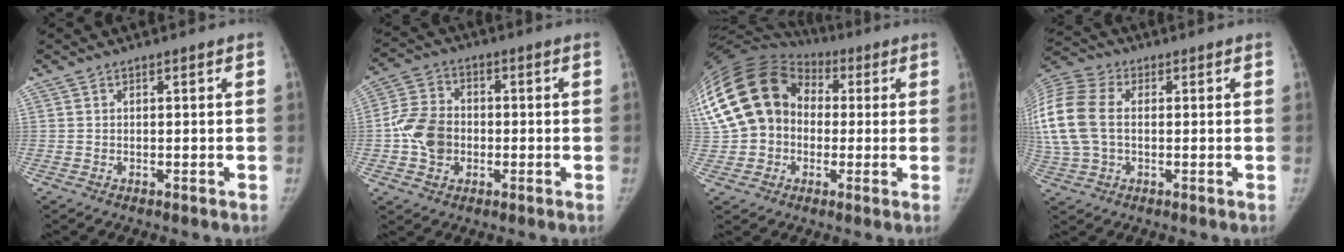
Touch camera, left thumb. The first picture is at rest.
{"total": 9.4, "force": [-1.4, 7.4, 5.7], "torque": [-0.093, 0.019, -0.034]}
{"total": 25.8, "force": [2.9, 20.9, 14.8], "torque": [-0.340, 0.070, 0.060]}
{"total": 18.0, "force": [1.2, 12.5, 12.9], "torque": [-0.333, 0.024, 0.026]}